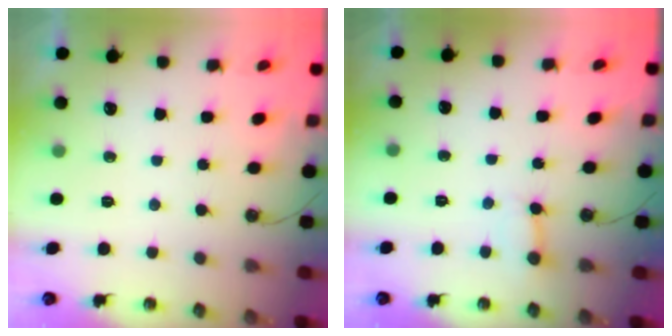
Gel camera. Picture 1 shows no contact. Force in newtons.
{"total": 2.8, "press": 2.7, "slide": 0.4}